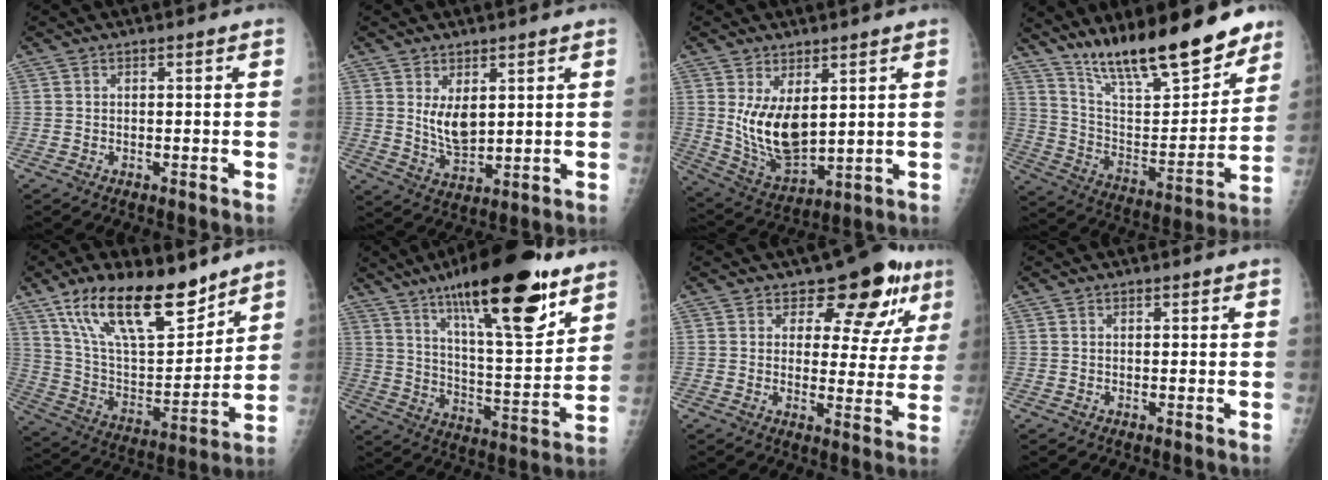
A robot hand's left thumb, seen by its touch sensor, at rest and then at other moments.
{"total": 6.3, "force": [2.0, 3.4, 5.0], "torque": [-0.075, -0.024, 0.048]}
{"total": 11.4, "force": [2.9, 6.0, 9.3], "torque": [-0.153, -0.031, 0.075]}
{"total": 22.6, "force": [17.5, 6.1, 13.0], "torque": [-0.167, -0.092, 0.292]}
{"total": 22.1, "force": [15.0, 8.3, 13.9], "torque": [-0.206, -0.066, 0.272]}
{"total": 24.9, "force": [15.4, 6.5, 18.5], "torque": [-0.269, -0.063, 0.247]}
{"total": 11.4, "force": [7.3, 6.4, 5.9], "torque": [-0.025, -0.039, 0.087]}
{"total": 0.6, "force": [0.4, 0.3, 0.3], "torque": [-0.001, -0.002, 0.004]}